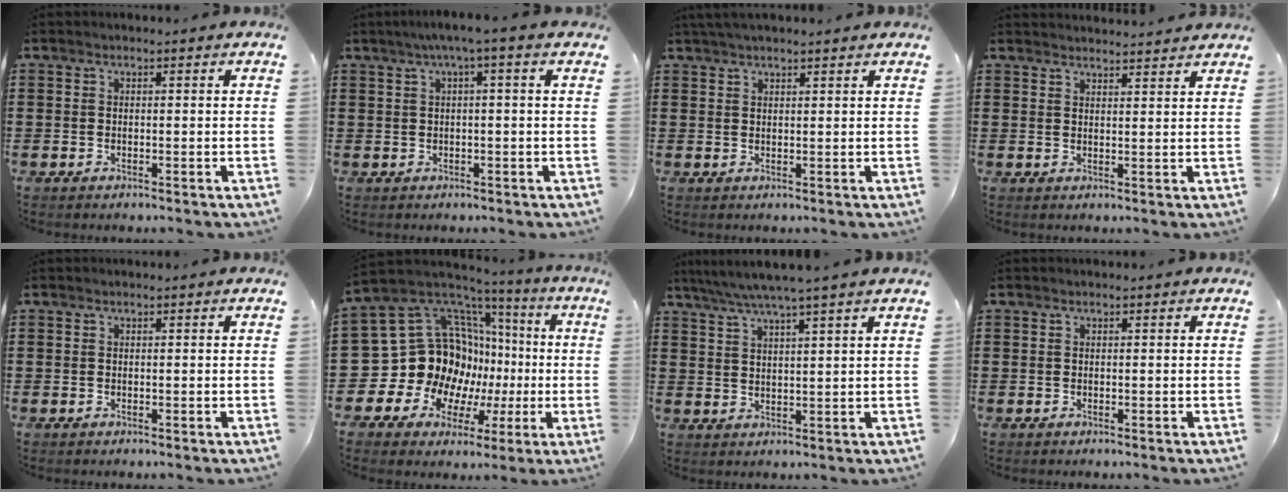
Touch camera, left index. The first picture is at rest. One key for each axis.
{"total": 2.4, "fx": 0.4, "fy": -0.4, "fz": 2.3, "tx": -0.040, "ty": -0.002, "tz": 0.005}
{"total": 1.9, "fx": 1.7, "fy": 0.0, "fz": 0.8, "tx": -0.019, "ty": 0.002, "tz": 0.033}
{"total": 2.4, "fx": 2.4, "fy": -0.3, "fz": 0.0, "tx": -0.006, "ty": -0.009, "tz": 0.047}
{"total": 0.0}
{"total": 16.7, "fx": -0.5, "fy": 15.1, "fz": 7.2, "tx": -0.178, "ty": -0.038, "tz": 0.023}
{"total": 4.5, "fx": 3.6, "fy": -0.6, "fz": 2.6, "tx": -0.060, "ty": -0.013, "tz": 0.061}
{"total": 0.0}